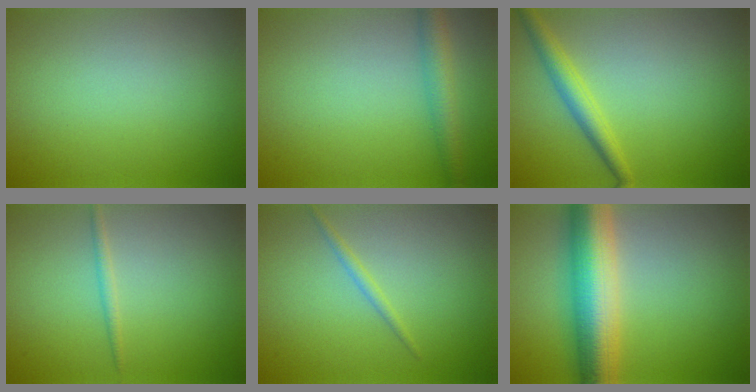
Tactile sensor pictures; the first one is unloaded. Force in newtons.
{"total": 3.0, "press": 3.0, "slide": 0.1}
{"total": 2.7, "press": 2.7, "slide": 0.1}
{"total": 0.9, "press": 0.9, "slide": 0.0}
{"total": 1.0, "press": 1.0, "slide": 0.0}
{"total": 9.4, "press": 9.4, "slide": 0.3}